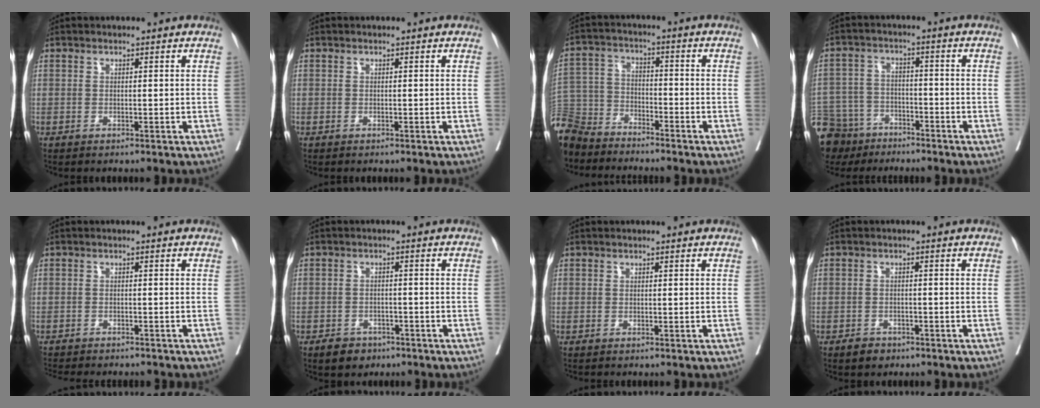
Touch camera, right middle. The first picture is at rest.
{"total": 0.0}
{"total": 12.5, "force": [-11.3, 4.6, 2.9], "torque": [-0.076, 0.004, -0.222]}
{"total": 14.9, "force": [-10.8, 9.3, 4.1], "torque": [-0.127, 0.003, -0.177]}
{"total": 9.6, "force": [-8.7, 2.1, 3.4], "torque": [-0.049, -0.008, -0.111]}
{"total": 3.6, "force": [-2.4, 2.4, 1.0], "torque": [-0.020, 0.005, -0.033]}
{"total": 0.0}
{"total": 2.3, "force": [-1.7, 1.4, 0.6], "torque": [-0.014, 0.003, -0.023]}